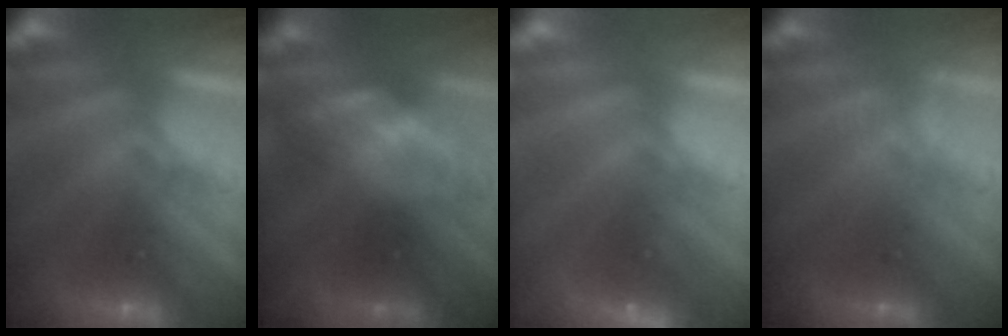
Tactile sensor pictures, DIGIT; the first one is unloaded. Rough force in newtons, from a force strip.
{"total": 7.5}
{"total": 2.3}
{"total": 1.2}